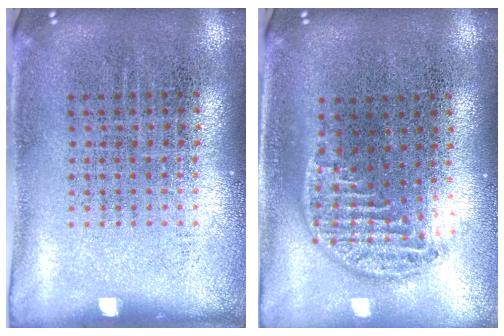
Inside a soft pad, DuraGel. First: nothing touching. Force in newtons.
{"total": 1.4, "press": 1.2, "slide": 0.7}